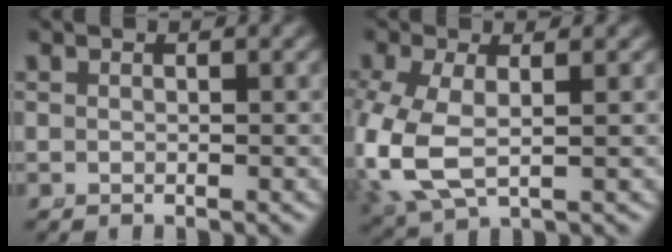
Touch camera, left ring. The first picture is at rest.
{"total": 7.4, "force": [-0.8, 5.4, 5.0], "torque": [-0.160, -0.034, 0.007]}